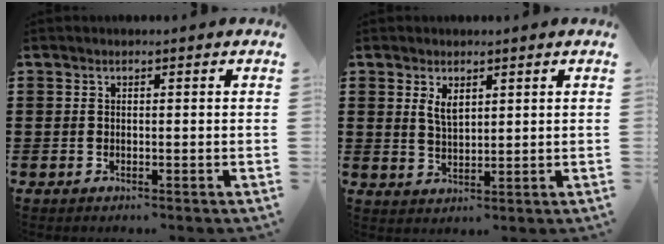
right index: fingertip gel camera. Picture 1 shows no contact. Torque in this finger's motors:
{"motor_torque": [0.22, 0.22, 0.07, 0.05]}